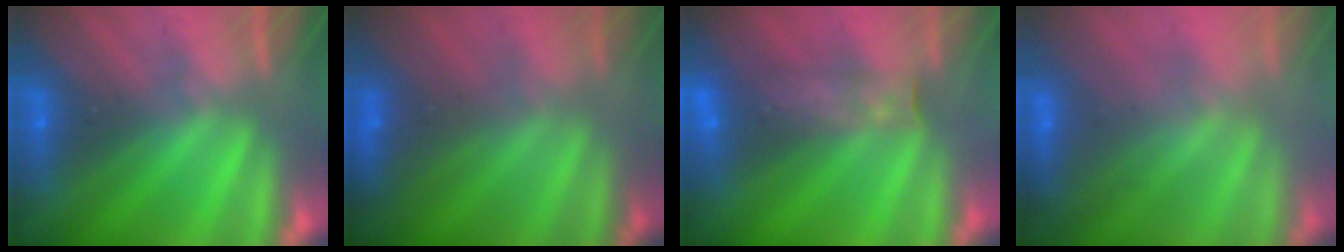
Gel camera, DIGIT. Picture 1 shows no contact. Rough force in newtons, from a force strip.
{"total": 2.9}
{"total": 8.5}
{"total": 4.4}